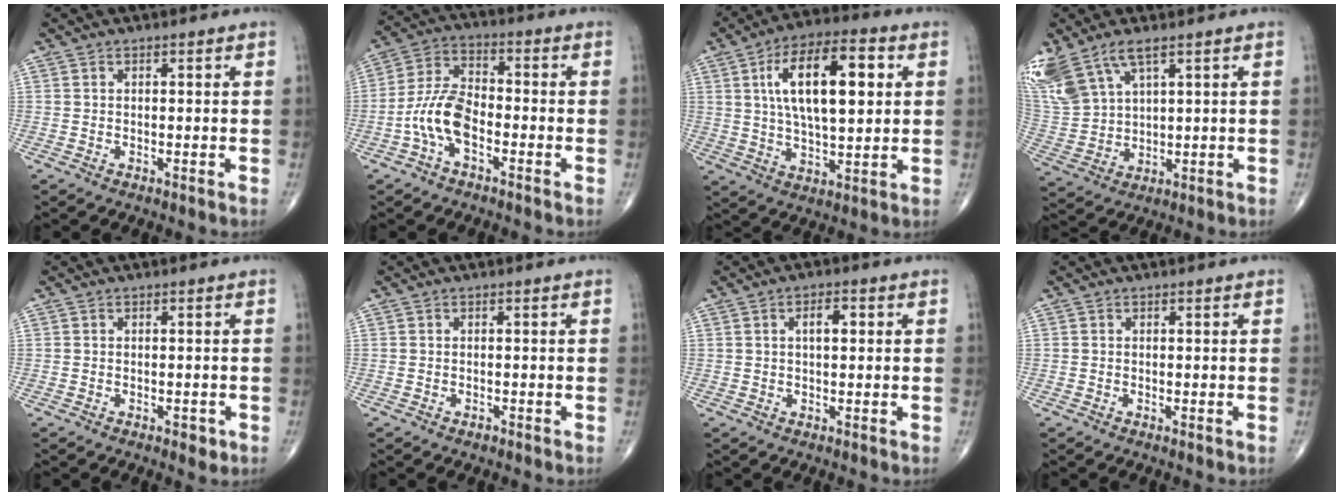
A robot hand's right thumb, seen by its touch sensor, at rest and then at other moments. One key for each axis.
{"total": 9.3, "fx": -3.3, "fy": 4.9, "fz": 7.2, "tx": -0.147, "ty": 0.035, "tz": -0.072}
{"total": 17.6, "fx": 4.4, "fy": 7.5, "fz": 15.3, "tx": -0.245, "ty": 0.003, "tz": 0.072}
{"total": 13.4, "fx": 7.9, "fy": 6.2, "fz": 8.9, "tx": -0.213, "ty": -0.018, "tz": 0.171}
{"total": 1.7, "fx": -0.8, "fy": 0.9, "fz": 1.2, "tx": -0.011, "ty": 0.002, "tz": -0.007}
{"total": 0.6, "fx": -0.4, "fy": 0.3, "fz": 0.2, "tx": -0.002, "ty": 0.001, "tz": -0.007}
{"total": 3.4, "fx": 0.8, "fy": 1.5, "fz": 2.9, "tx": -0.046, "ty": 0.005, "tz": 0.010}
{"total": 0.0}